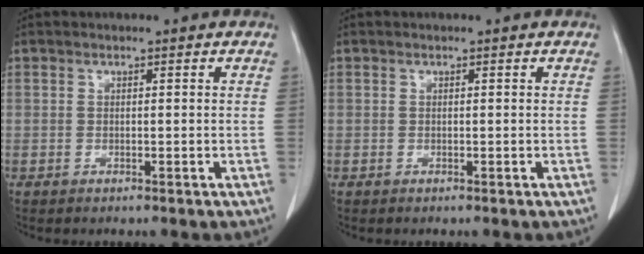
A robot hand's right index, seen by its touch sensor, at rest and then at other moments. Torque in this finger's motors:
{"motor_torque": [0.00, 0.00, 0.00, 0.00]}